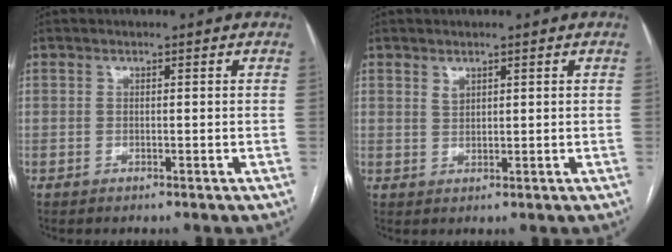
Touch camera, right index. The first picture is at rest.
{"total": 1.4, "force": [1.0, 0.7, 0.7], "torque": [-0.011, -0.001, 0.022]}